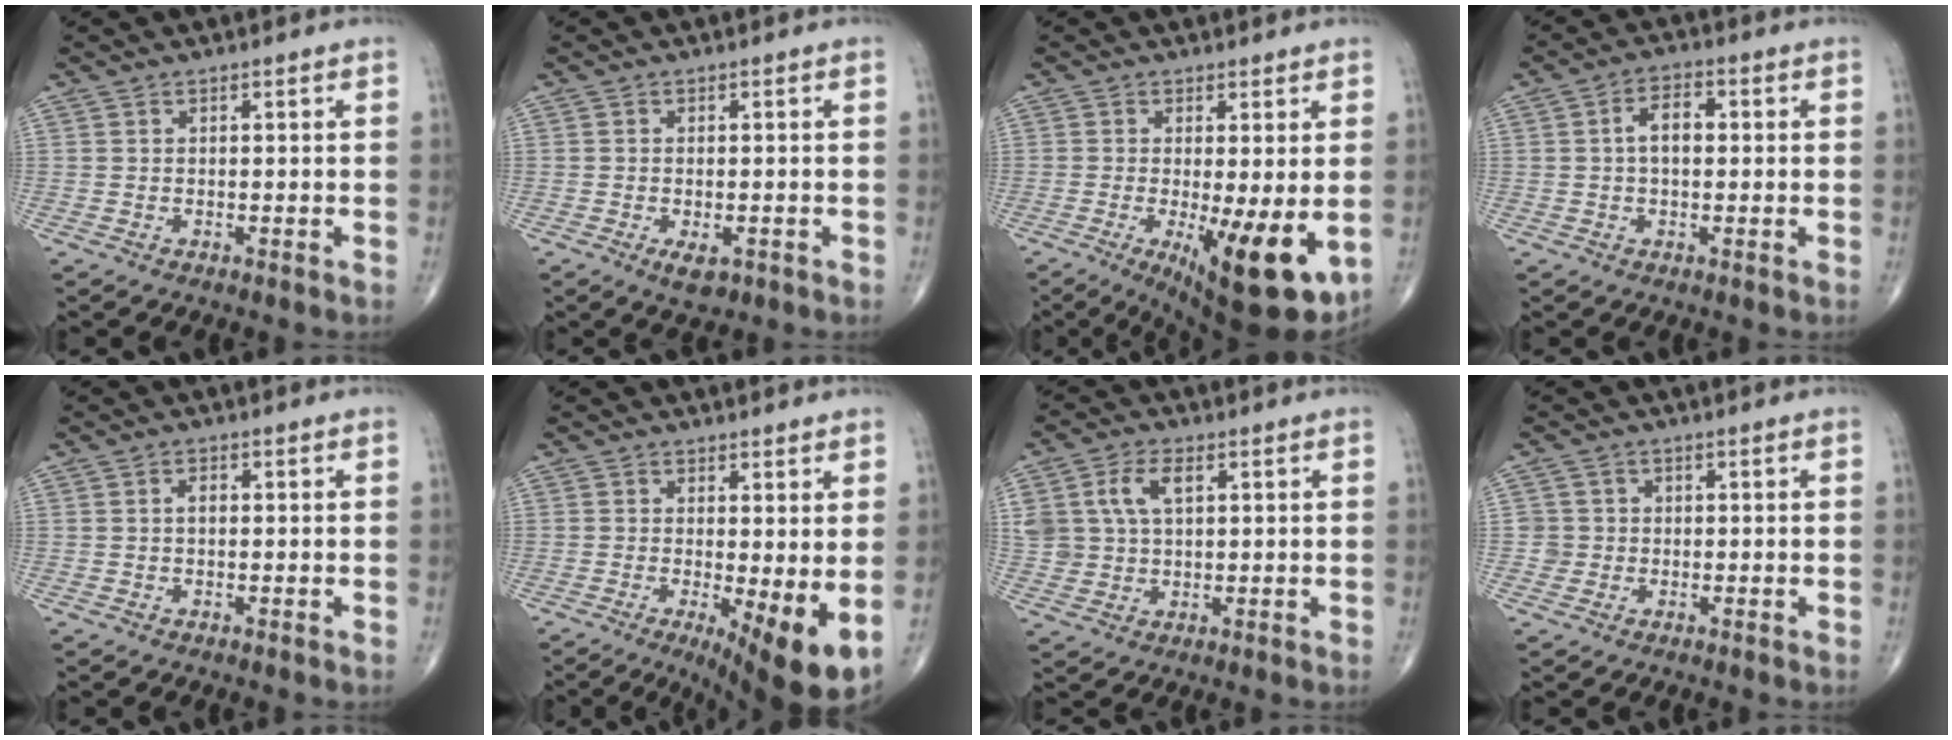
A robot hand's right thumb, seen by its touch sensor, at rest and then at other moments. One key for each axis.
{"total": 3.2, "fx": -1.4, "fy": 1.6, "fz": 2.4, "tx": -0.036, "ty": 0.000, "tz": -0.016}
{"total": 13.1, "fx": -3.1, "fy": 3.7, "fz": 12.1, "tx": -0.174, "ty": -0.029, "tz": -0.035}
{"total": 5.2, "fx": 0.4, "fy": 3.0, "fz": 4.2, "tx": -0.069, "ty": 0.016, "tz": 0.000}
{"total": 1.6, "fx": 0.0, "fy": 1.0, "fz": 1.3, "tx": -0.016, "ty": 0.005, "tz": -0.003}
{"total": 9.3, "fx": -1.4, "fy": 2.5, "fz": 8.8, "tx": -0.135, "ty": -0.022, "tz": -0.016}
{"total": 8.6, "fx": 2.7, "fy": 5.6, "fz": 5.9, "tx": -0.115, "ty": 0.002, "tz": 0.055}
{"total": 2.7, "fx": -0.3, "fy": 2.7, "fz": -0.1, "tx": 0.026, "ty": 0.009, "tz": -0.008}